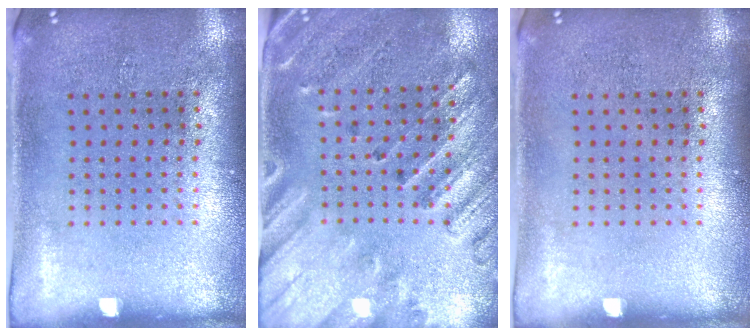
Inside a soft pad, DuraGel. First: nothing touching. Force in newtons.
{"total": 2.5, "press": 2.2, "slide": 1.3}
{"total": 0.0}